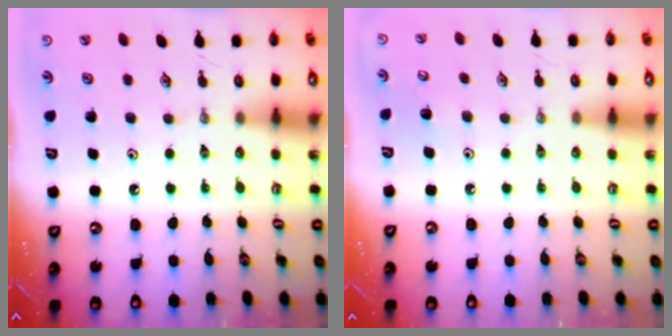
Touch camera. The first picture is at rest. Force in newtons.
{"total": 4.0, "press": 3.9, "slide": 0.4}